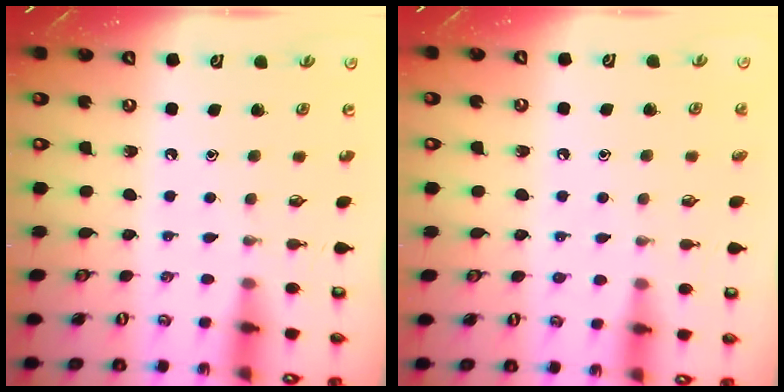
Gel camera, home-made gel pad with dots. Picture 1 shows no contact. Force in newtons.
{"total": 4.8, "press": 4.7, "slide": 0.2}